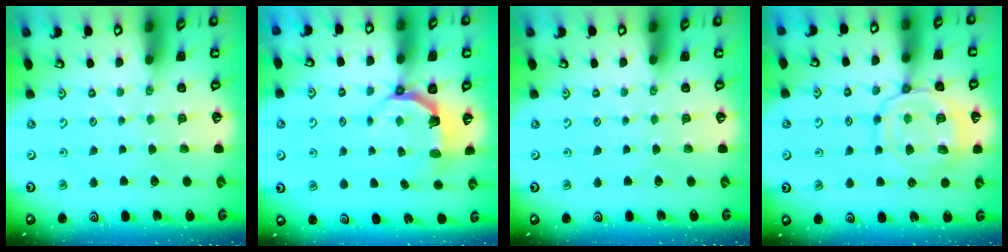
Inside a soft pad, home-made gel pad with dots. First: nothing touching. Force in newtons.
{"total": 4.8, "press": 3.2, "slide": 3.6}
{"total": 0.0}
{"total": 13.7, "press": 13.7, "slide": 1.1}